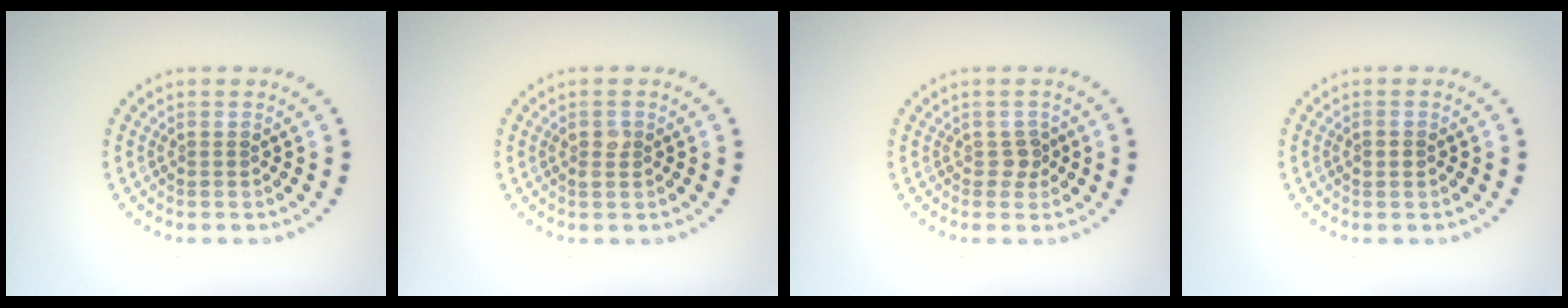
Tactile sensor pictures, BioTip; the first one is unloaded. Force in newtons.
{"total": 1.2, "press": 1.2, "slide": 0.3}
{"total": 1.2, "press": 0.9, "slide": 0.7}
{"total": 1.2, "press": 1.2, "slide": 0.1}